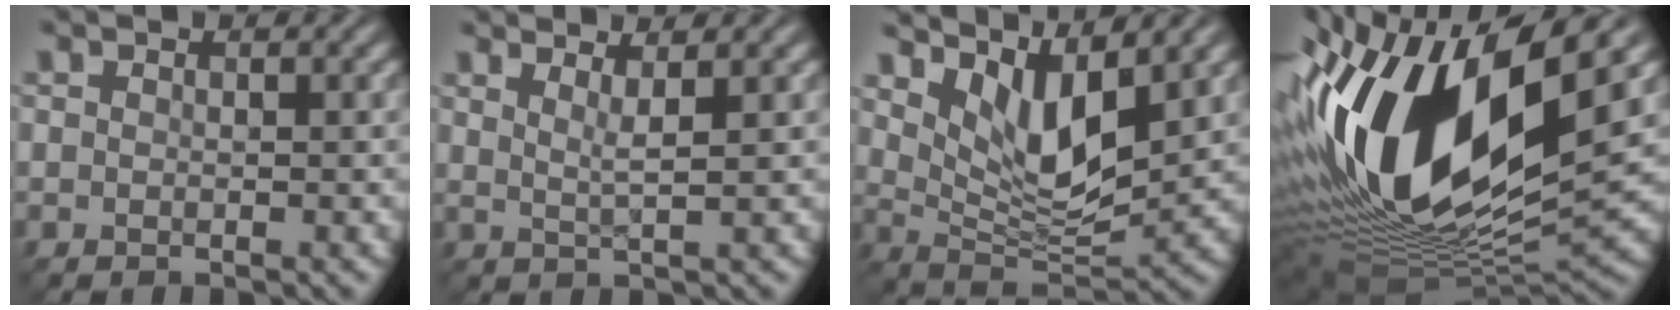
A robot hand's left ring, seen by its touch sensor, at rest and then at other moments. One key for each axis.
{"total": 2.3, "fx": 1.5, "fy": 0.4, "fz": 1.7, "tx": -0.024, "ty": -0.002, "tz": 0.020}
{"total": 6.8, "fx": 3.6, "fy": 2.6, "fz": 5.2, "tx": -0.103, "ty": -0.017, "tz": 0.069}
{"total": 16.9, "fx": 2.5, "fy": 8.0, "fz": 14.6, "tx": -0.281, "ty": 0.004, "tz": 0.040}